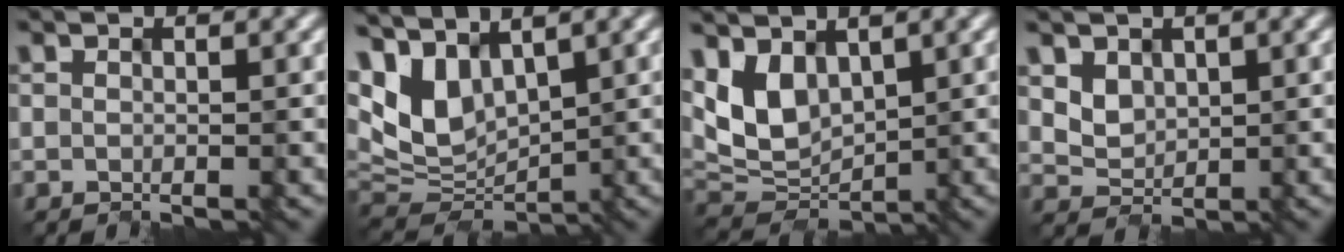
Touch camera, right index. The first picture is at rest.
{"total": 7.2, "force": [3.2, 4.2, 5.0], "torque": [-0.119, 0.000, 0.061]}
{"total": 6.0, "force": [2.1, 4.0, 4.0], "torque": [-0.086, -0.007, 0.038]}
{"total": 2.4, "force": [1.1, 1.9, 0.9], "torque": [-0.027, -0.008, 0.027]}